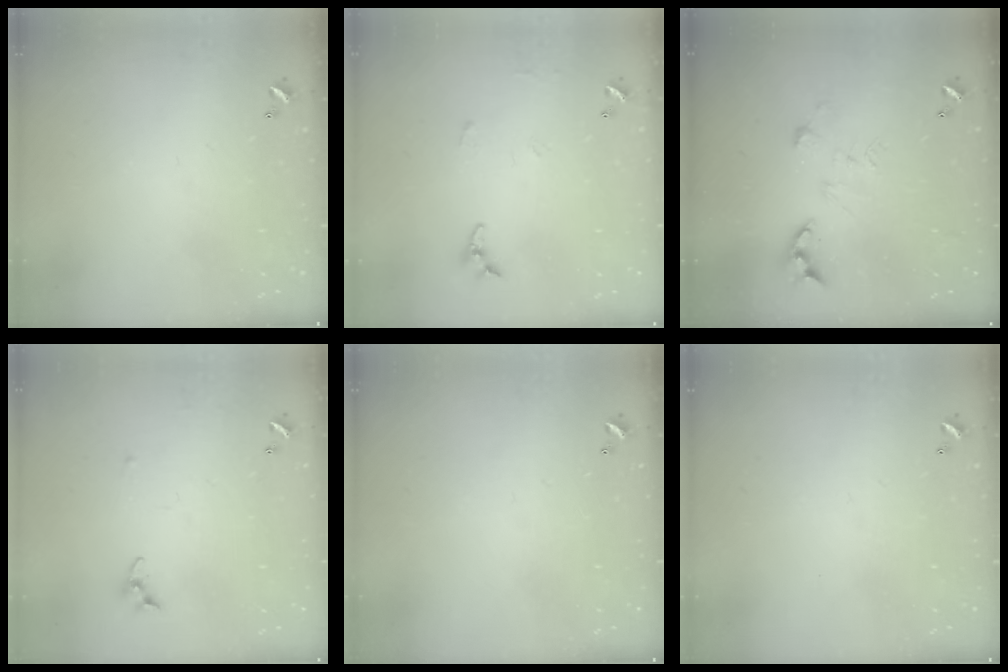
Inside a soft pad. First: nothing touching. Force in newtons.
{"total": 6.0, "press": 5.9, "slide": 0.7}
{"total": 6.1, "press": 6.1, "slide": 0.9}
{"total": 5.5, "press": 5.5, "slide": 0.3}
{"total": 0.0}
{"total": 0.0}